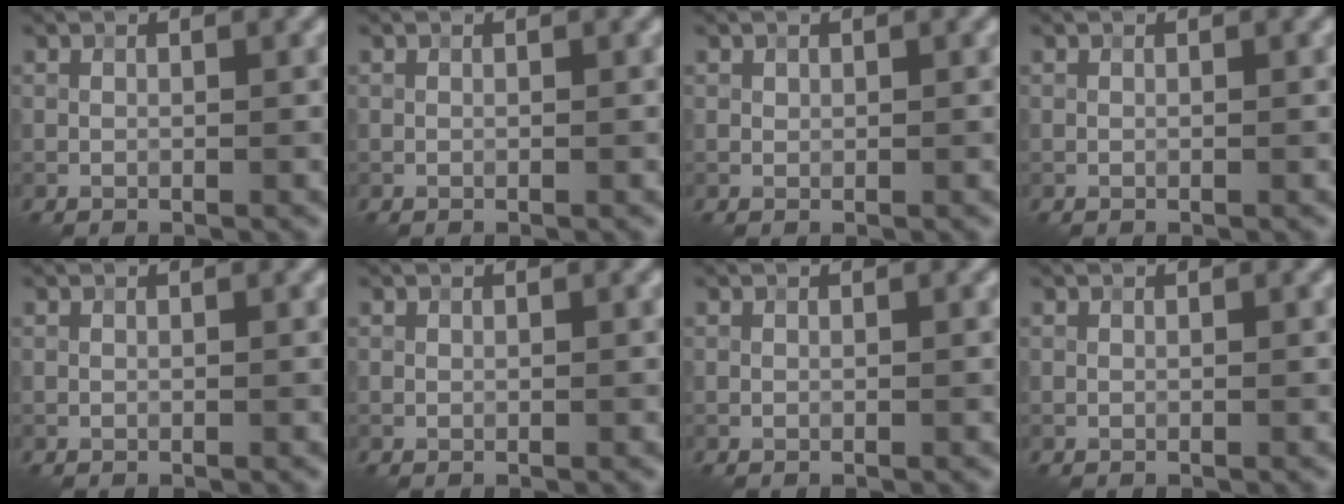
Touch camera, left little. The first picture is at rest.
{"total": 0.0}
{"total": 0.7, "force": [0.3, -0.3, -0.5], "torque": [0.000, -0.002, 0.013]}
{"total": 0.0}
{"total": 0.0}
{"total": 0.0}
{"total": 0.0}
{"total": 0.0}